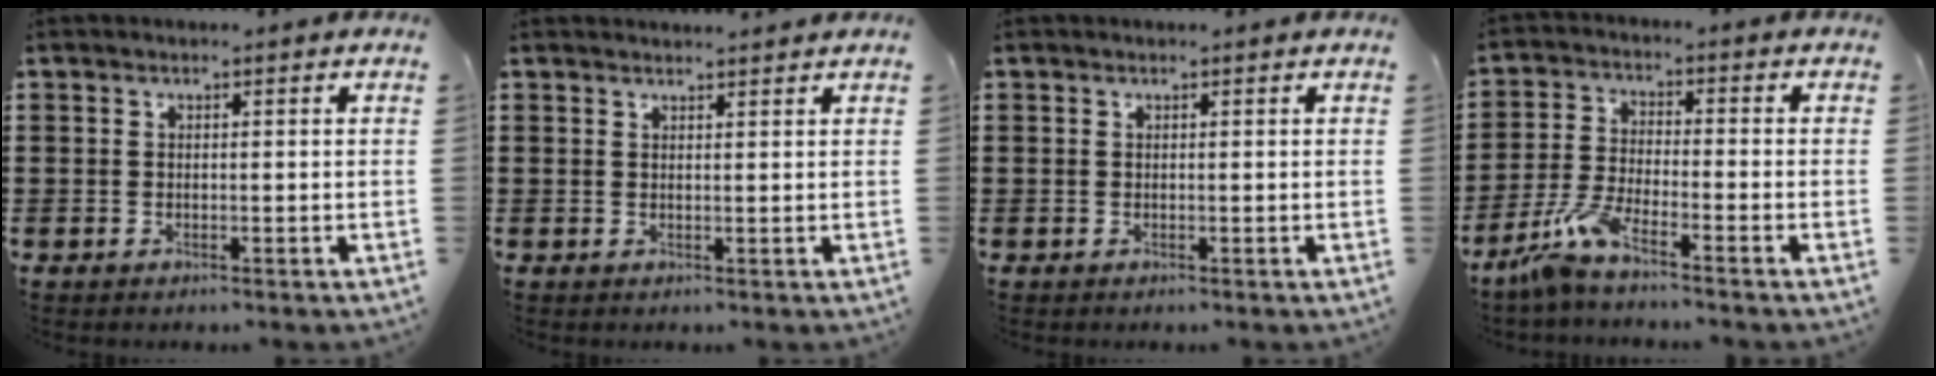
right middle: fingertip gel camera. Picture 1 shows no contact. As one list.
[{"total": 1.3, "force": [1.3, -0.1, 0.2], "torque": [0.002, -0.005, 0.022]}, {"total": 0.0}, {"total": 6.0, "force": [-4.7, 0.4, 3.7], "torque": [-0.094, -0.015, -0.094]}]